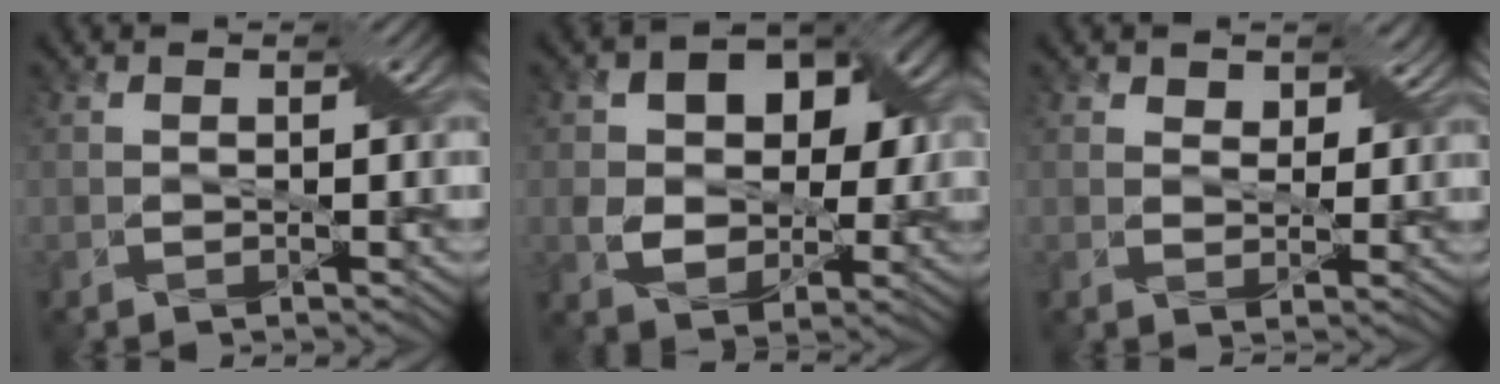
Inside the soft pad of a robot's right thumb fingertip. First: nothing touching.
{"total": 10.4, "force": [1.6, 7.7, 6.7], "torque": [-0.112, 0.000, 0.018]}
{"total": 4.0, "force": [2.5, 2.4, 2.0], "torque": [-0.042, -0.005, 0.038]}